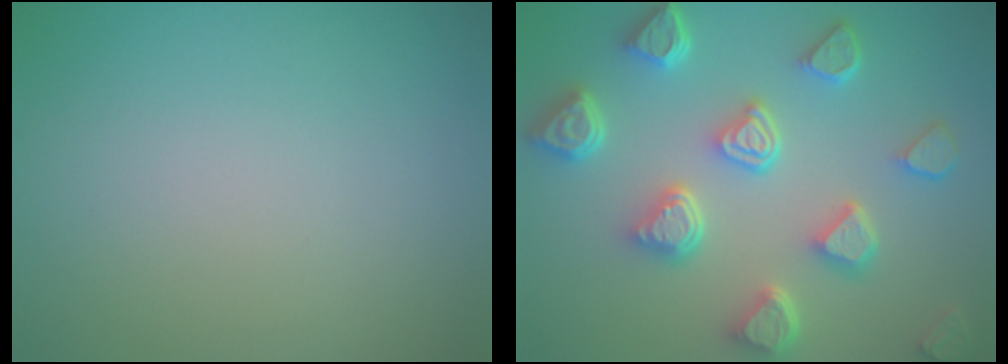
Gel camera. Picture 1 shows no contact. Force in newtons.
{"total": 7.0, "press": 5.7, "slide": 4.1}